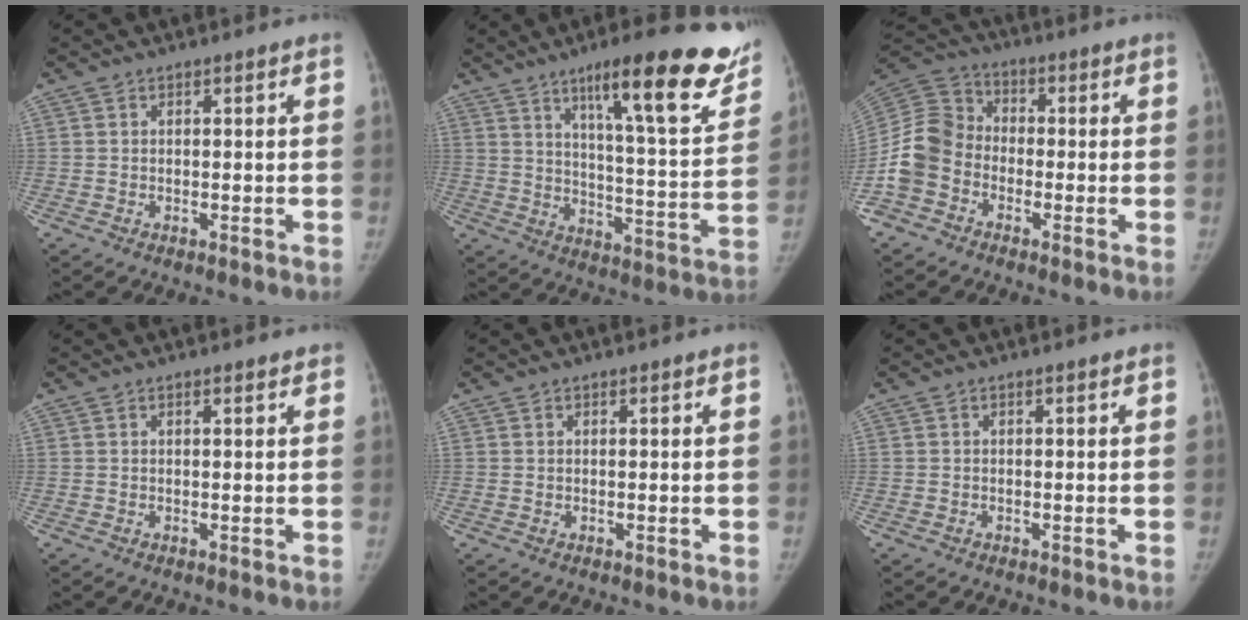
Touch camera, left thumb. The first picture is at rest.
{"total": 23.1, "force": [14.6, 4.3, 17.3], "torque": [-0.208, -0.064, 0.212]}
{"total": 10.7, "force": [-3.8, 8.7, 5.1], "torque": [-0.101, 0.039, -0.087]}
{"total": 0.9, "force": [0.6, 0.3, 0.6], "torque": [-0.010, -0.001, 0.007]}
{"total": 0.0}
{"total": 0.0}